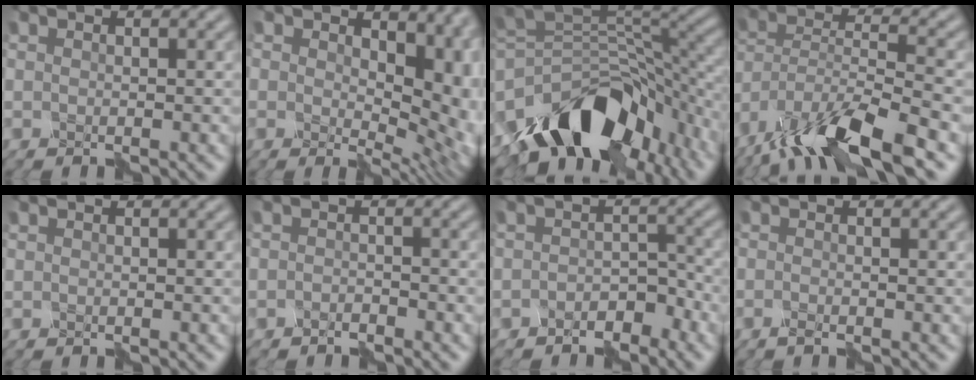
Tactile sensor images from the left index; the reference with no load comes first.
{"total": 9.5, "force": [1.7, 6.2, 7.0], "torque": [-0.070, -0.013, 0.031]}
{"total": 12.0, "force": [-7.4, 6.8, 6.7], "torque": [-0.104, 0.012, -0.126]}
{"total": 11.8, "force": [-8.9, 3.0, 7.0], "torque": [-0.135, -0.001, -0.167]}
{"total": 0.0}
{"total": 1.2, "force": [-1.2, 0.2, 0.1], "torque": [-0.001, 0.004, -0.017]}
{"total": 2.5, "force": [-2.2, 1.0, 0.4], "torque": [-0.003, 0.013, -0.032]}
{"total": 1.2, "force": [-0.9, 0.2, 0.6], "torque": [-0.014, 0.000, -0.014]}